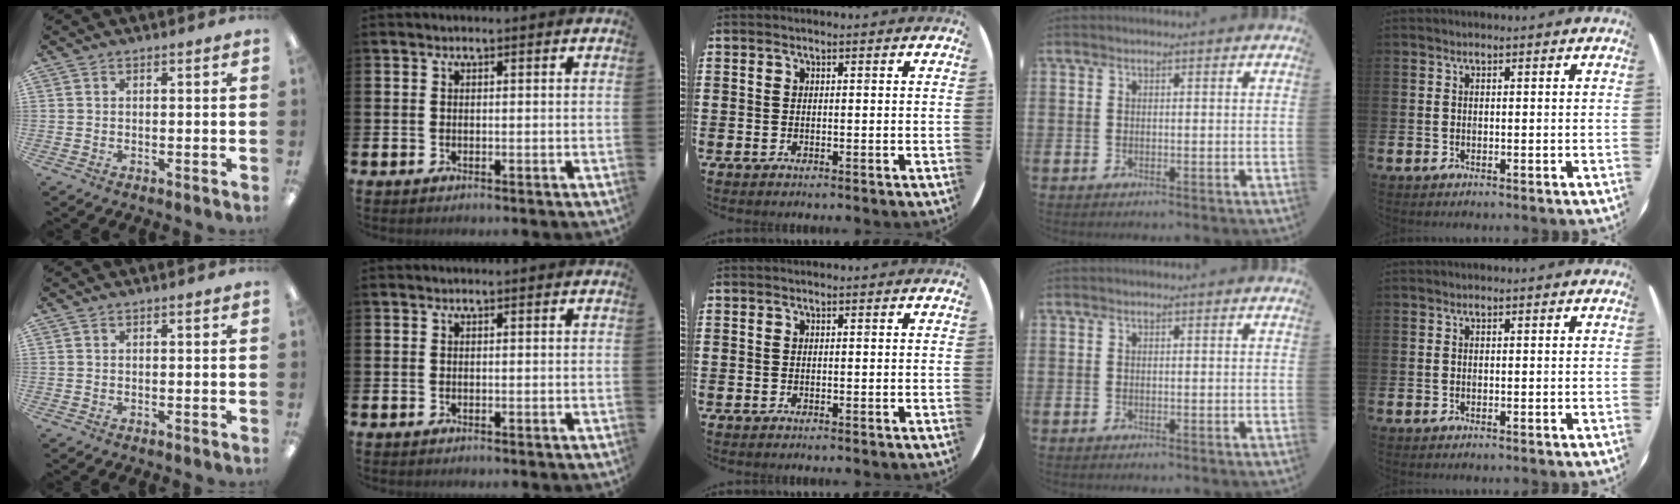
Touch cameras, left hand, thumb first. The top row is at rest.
{}